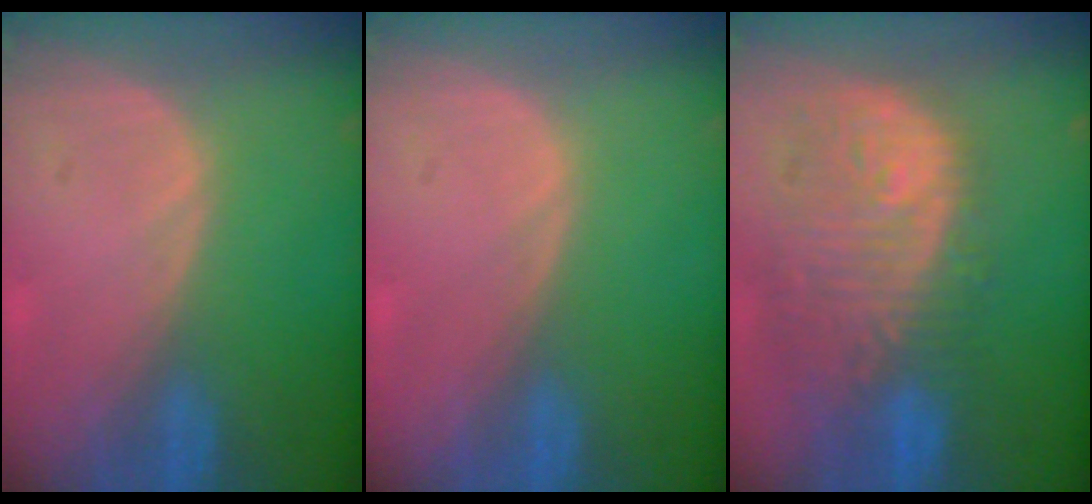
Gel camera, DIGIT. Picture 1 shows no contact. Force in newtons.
{"total": 0.0}
{"total": 12.1, "press": 10.8, "slide": 5.6}